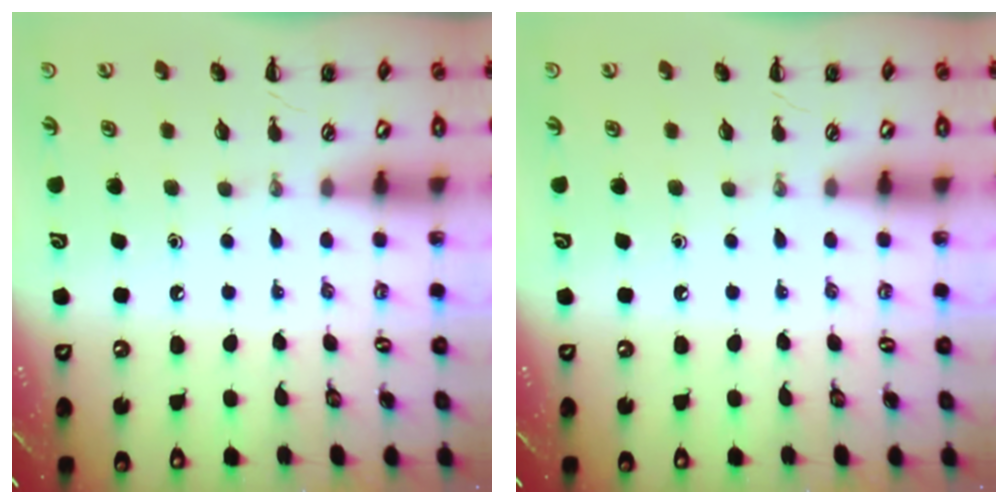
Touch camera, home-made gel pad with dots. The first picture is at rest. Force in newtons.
{"total": 0.0}